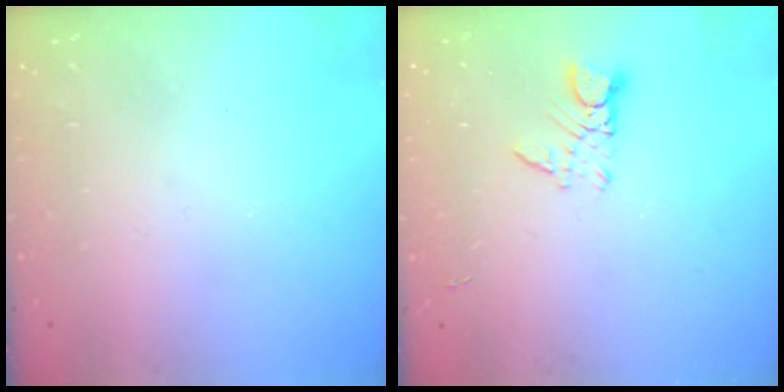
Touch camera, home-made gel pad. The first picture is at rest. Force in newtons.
{"total": 3.9, "press": 3.9, "slide": 0.3}